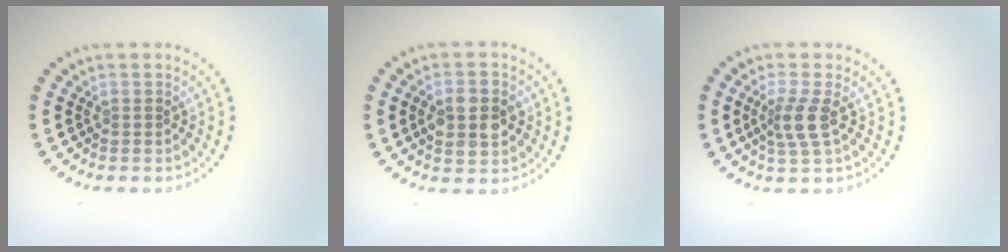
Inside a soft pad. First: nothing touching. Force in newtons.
{"total": 4.4, "press": 4.4, "slide": 0.1}
{"total": 2.6, "press": 2.0, "slide": 1.6}